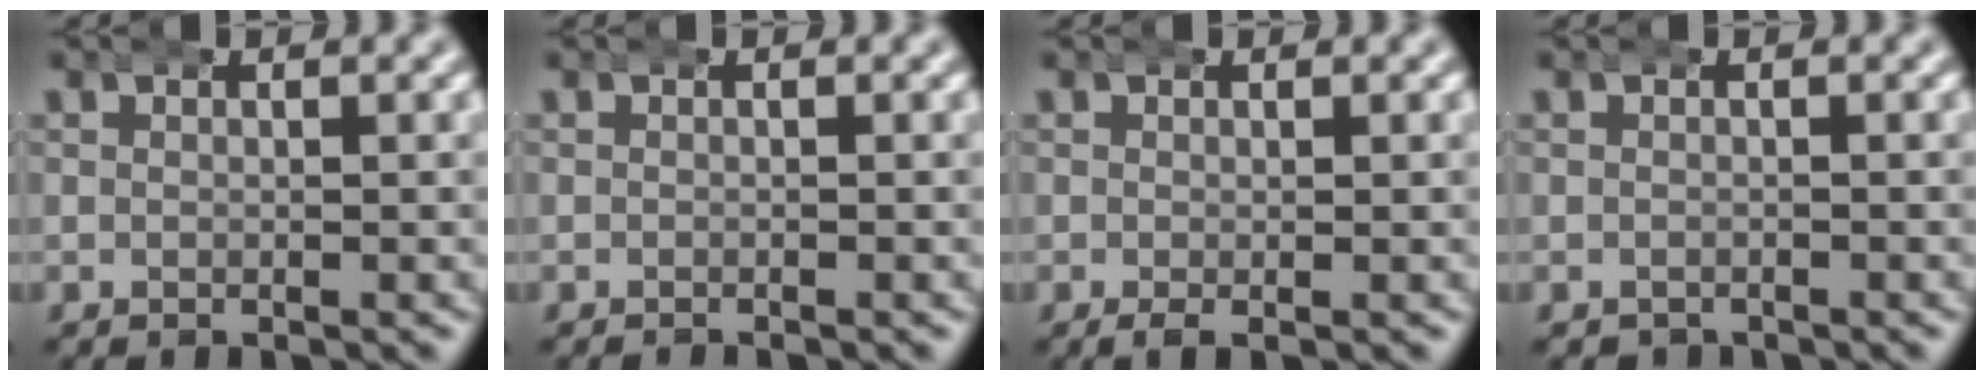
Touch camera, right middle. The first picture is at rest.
{"total": 0.5, "force": [-0.5, -0.1, -0.1], "torque": [-0.002, -0.005, -0.006]}
{"total": 1.0, "force": [-0.5, 0.3, 0.8], "torque": [-0.018, -0.004, -0.007]}
{"total": 1.0, "force": [-0.9, 0.3, -0.2], "torque": [0.002, -0.008, -0.009]}